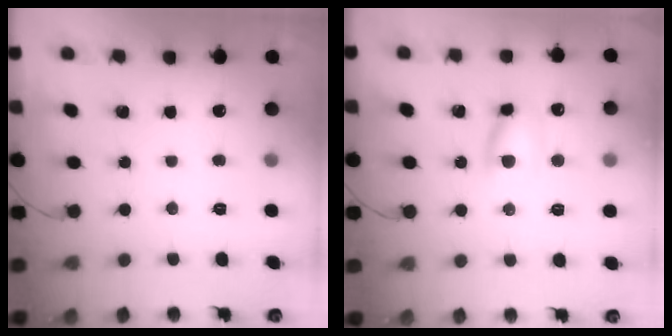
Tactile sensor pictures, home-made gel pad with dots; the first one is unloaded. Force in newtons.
{"total": 8.0, "press": 7.9, "slide": 0.8}